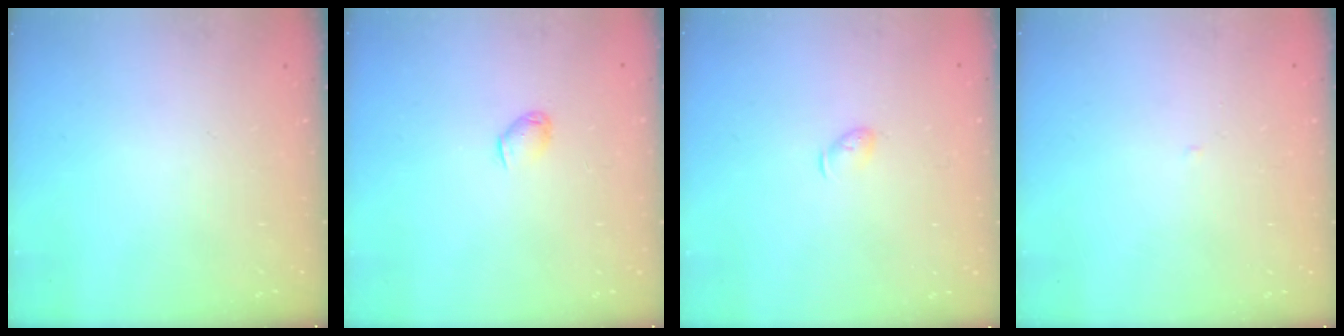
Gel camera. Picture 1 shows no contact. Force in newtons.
{"total": 3.5, "press": 3.5, "slide": 0.8}
{"total": 3.7, "press": 3.6, "slide": 0.7}
{"total": 1.8, "press": 1.8, "slide": 0.3}